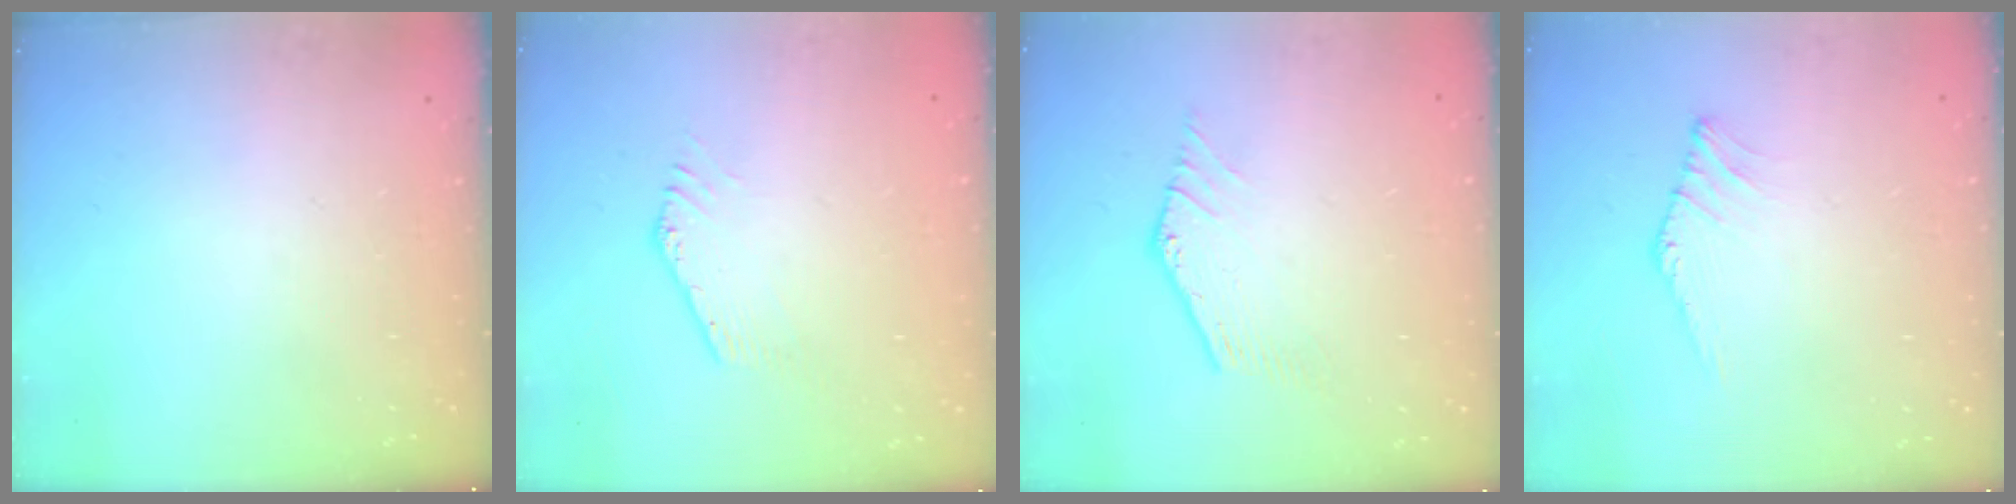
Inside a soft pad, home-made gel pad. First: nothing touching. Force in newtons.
{"total": 1.6, "press": 1.6, "slide": 0.1}
{"total": 0.0}
{"total": 0.0}